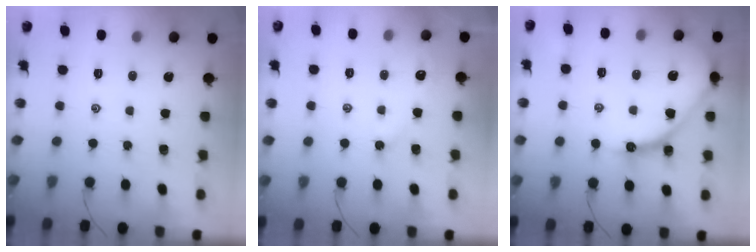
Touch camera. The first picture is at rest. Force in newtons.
{"total": 2.9, "press": 2.9, "slide": 0.5}
{"total": 15.5, "press": 15.4, "slide": 1.6}